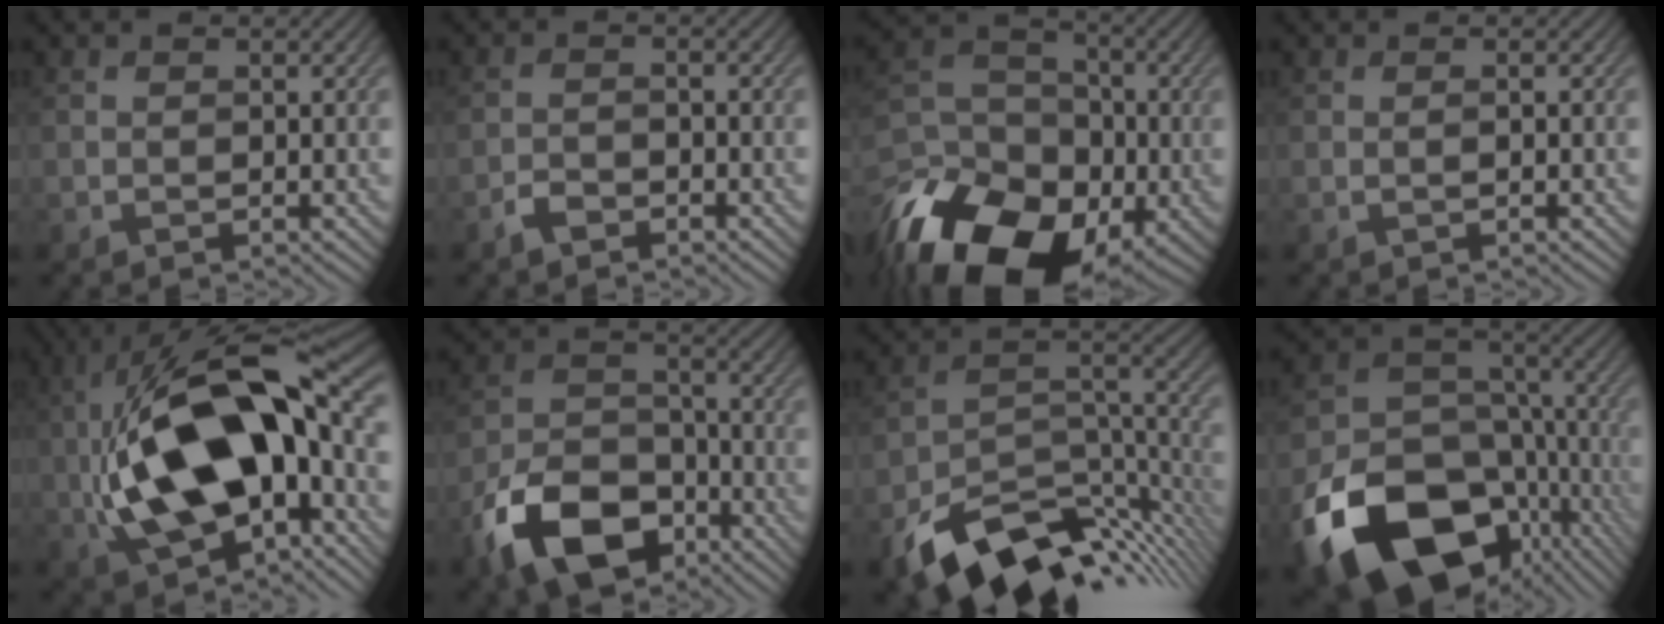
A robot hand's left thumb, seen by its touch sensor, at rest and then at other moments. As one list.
[{"total": 2.1, "force": [-1.7, 0.8, 0.7], "torque": [-0.014, 0.001, -0.037]}, {"total": 19.6, "force": [-10.1, 13.6, 9.8], "torque": [-0.237, -0.043, -0.148]}, {"total": 0.6, "force": [-0.1, 0.0, 0.6], "torque": [-0.011, 0.000, -0.004]}, {"total": 20.4, "force": [-0.8, 11.1, 17.1], "torque": [-0.328, -0.003, -0.013]}, {"total": 12.4, "force": [-7.3, 7.2, 7.0], "torque": [-0.157, -0.018, -0.145]}, {"total": 14.2, "force": [-9.7, 6.4, 8.2], "torque": [-0.150, -0.028, -0.153]}, {"total": 20.8, "force": [-9.7, 14.2, 11.5], "torque": [-0.235, -0.058, -0.131]}]